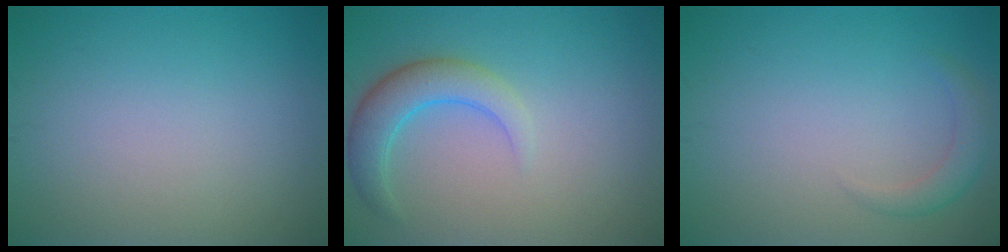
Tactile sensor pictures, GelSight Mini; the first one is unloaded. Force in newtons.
{"total": 3.8, "press": 3.8, "slide": 0.4}
{"total": 1.8, "press": 1.8, "slide": 0.3}